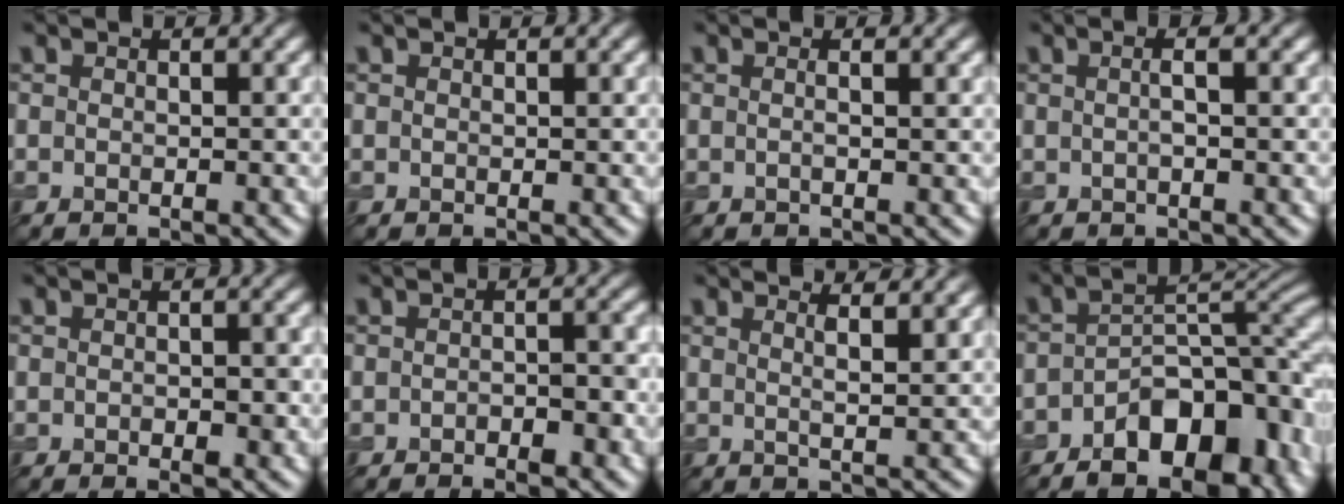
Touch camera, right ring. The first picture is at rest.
{"total": 0.0}
{"total": 1.4, "force": [0.8, 0.7, 0.9], "torque": [0.000, 0.003, -0.008]}
{"total": 1.0, "force": [0.4, 0.1, 0.9], "torque": [-0.018, 0.001, 0.005]}
{"total": 1.1, "force": [-0.6, 0.2, 0.9], "torque": [-0.026, 0.003, 0.001]}
{"total": 1.8, "force": [-1.2, 0.2, 1.3], "torque": [-0.039, 0.003, -0.011]}
{"total": 3.8, "force": [2.6, 1.2, 2.6], "torque": [-0.030, 0.026, 0.018]}
{"total": 11.2, "force": [-5.9, 5.4, 7.8], "torque": [-0.123, -0.003, -0.083]}